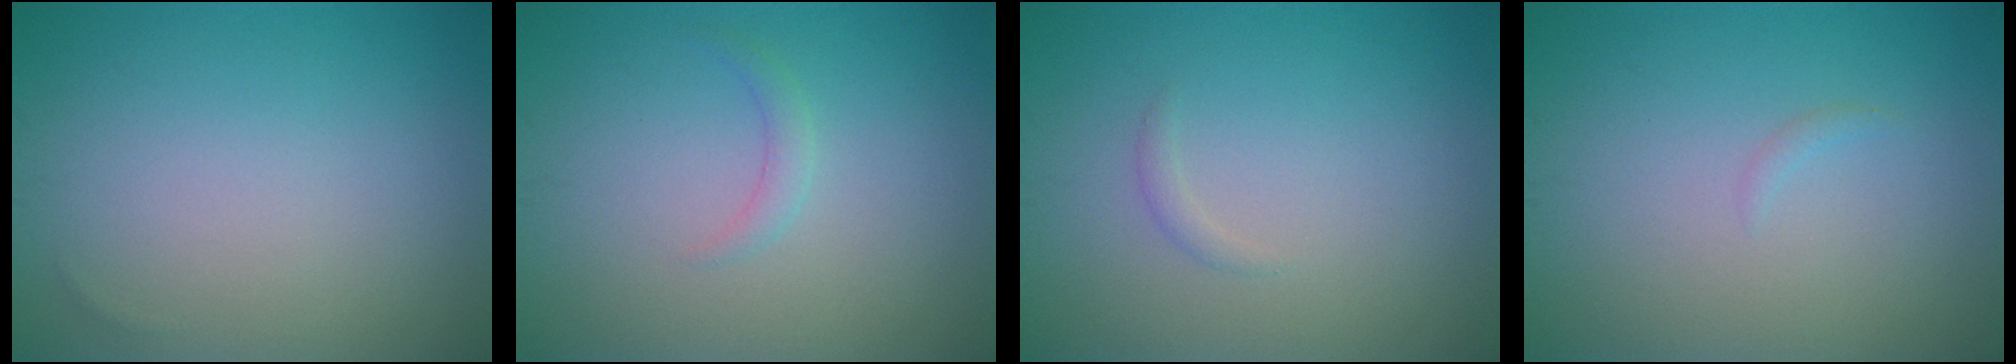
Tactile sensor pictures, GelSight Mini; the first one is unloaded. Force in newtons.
{"total": 1.1, "press": 1.1, "slide": 0.0}
{"total": 0.7, "press": 0.7, "slide": 0.1}
{"total": 0.5, "press": 0.5, "slide": 0.1}